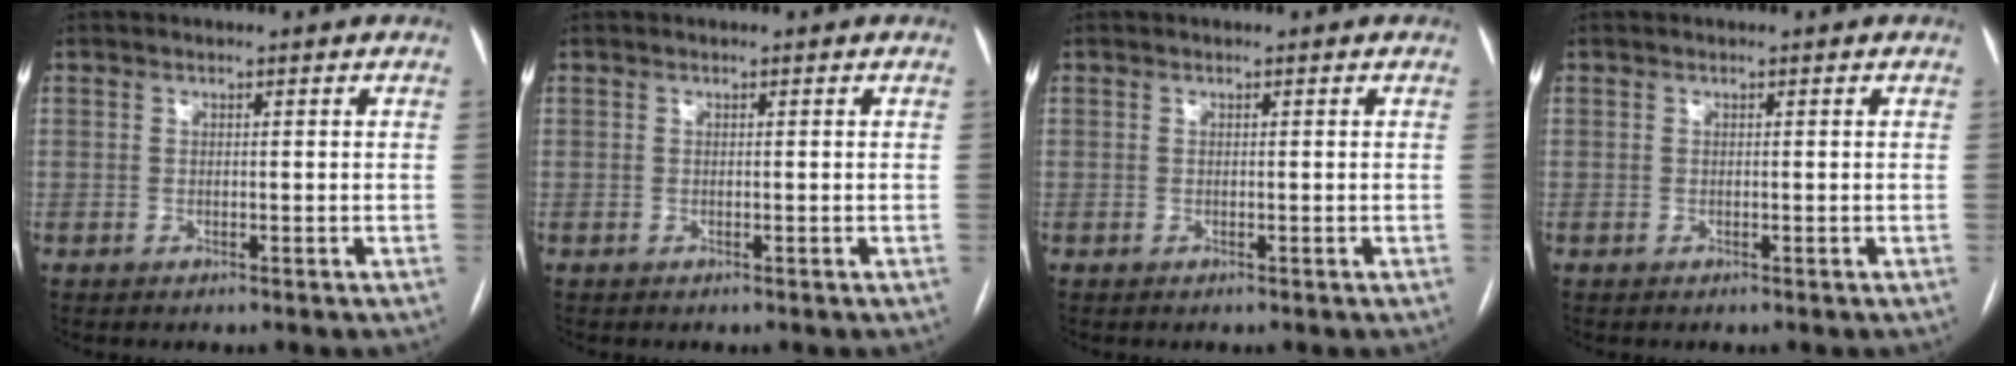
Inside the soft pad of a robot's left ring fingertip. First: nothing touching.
{"total": 0.0}
{"total": 0.0}
{"total": 0.0}